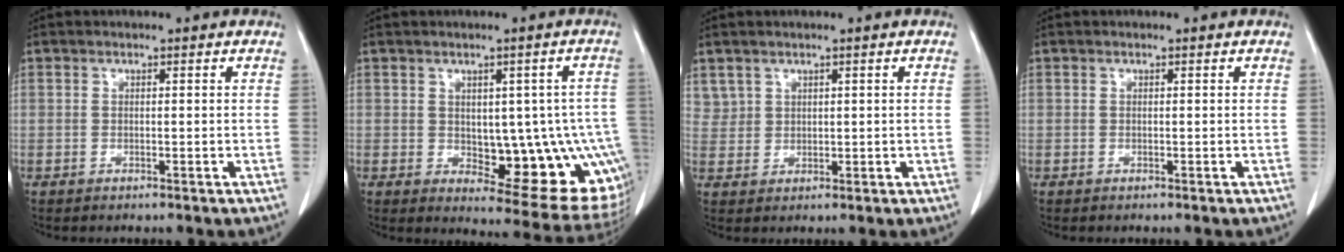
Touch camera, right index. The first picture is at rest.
{"total": 14.3, "force": [-1.9, 5.9, 12.9], "torque": [-0.107, 0.013, -0.002]}
{"total": 2.8, "force": [1.8, 2.1, 0.0], "torque": [0.011, 0.005, 0.038]}
{"total": 0.0}